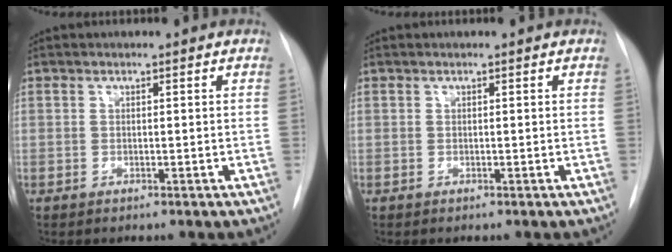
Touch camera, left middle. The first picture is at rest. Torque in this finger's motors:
{"motor_torque": [0.18, -0.20, 0.02, -0.01]}